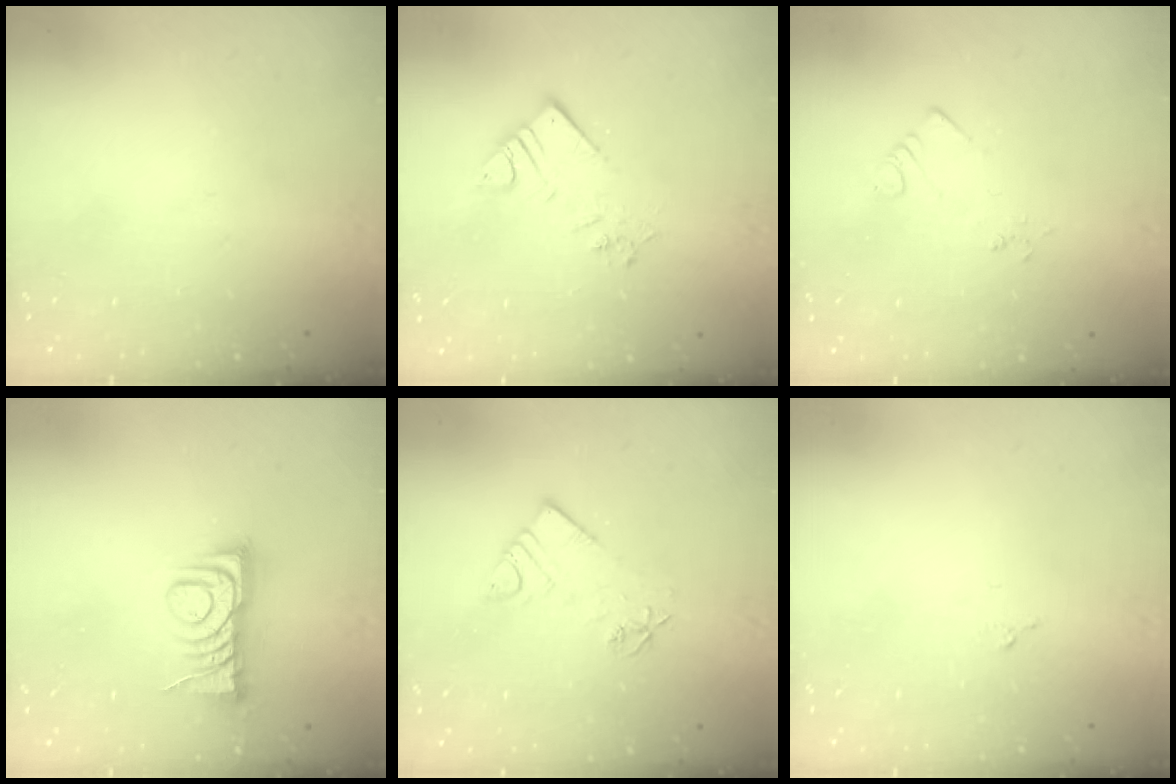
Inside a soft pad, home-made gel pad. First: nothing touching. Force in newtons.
{"total": 7.4, "press": 7.4, "slide": 0.4}
{"total": 2.6, "press": 2.6, "slide": 0.3}
{"total": 8.1, "press": 8.1, "slide": 0.4}
{"total": 8.6, "press": 8.5, "slide": 0.7}
{"total": 3.9, "press": 3.8, "slide": 0.4}